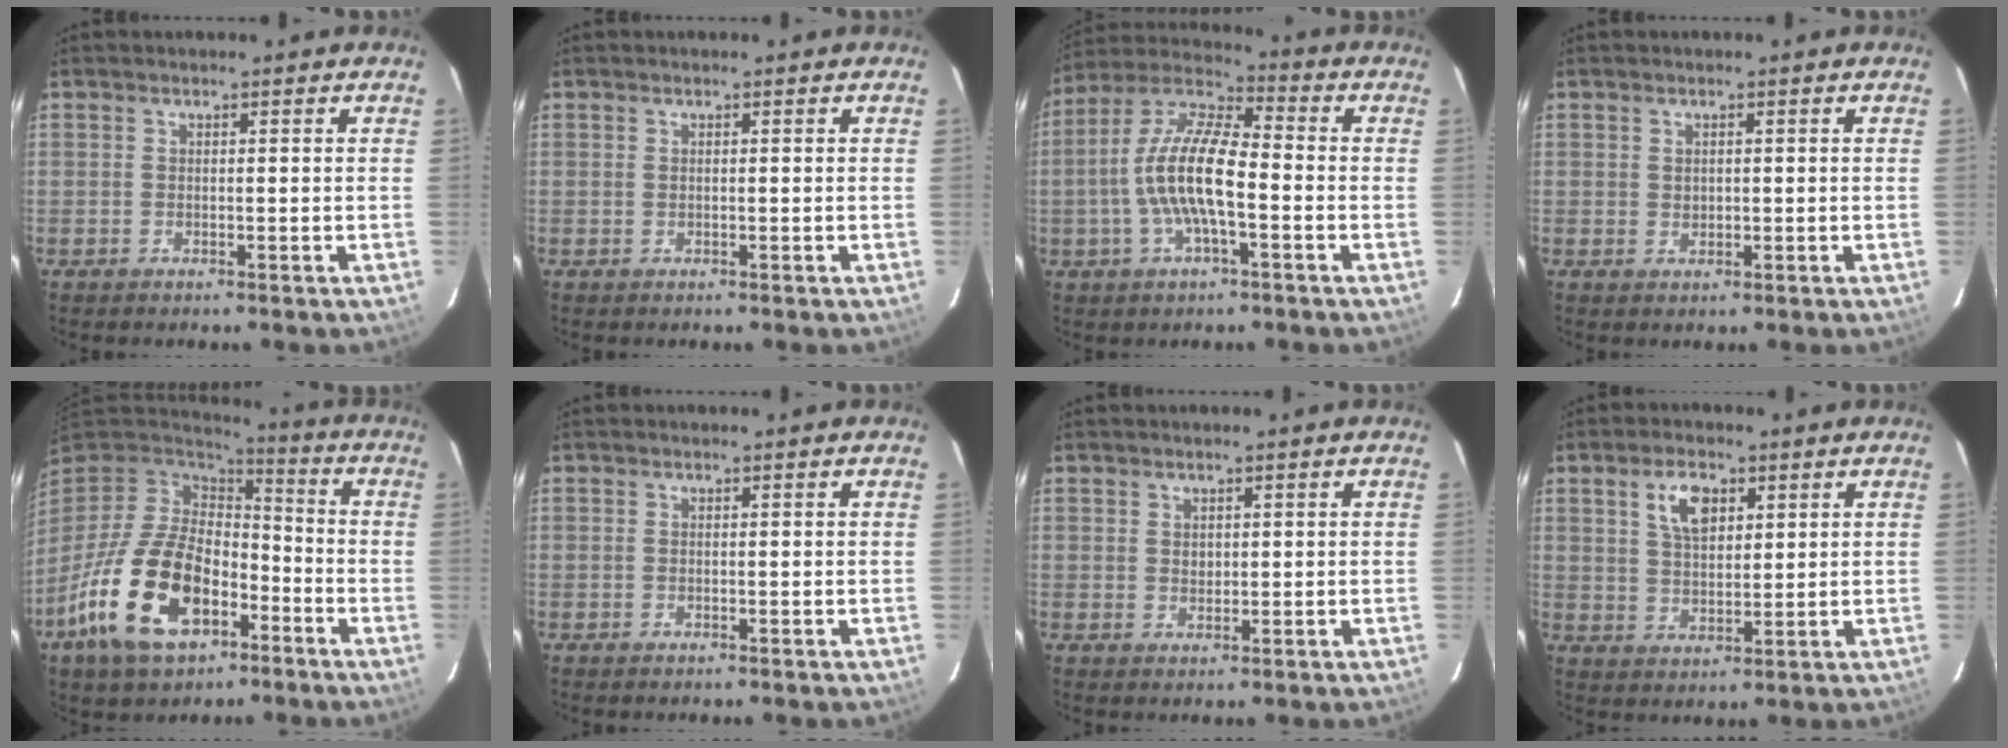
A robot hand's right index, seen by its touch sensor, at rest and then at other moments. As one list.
[{"total": 0.0}, {"total": 13.1, "force": [-2.7, 3.8, 12.2], "torque": [-0.244, 0.008, -0.056]}, {"total": 1.1, "force": [0.3, 0.9, 0.4], "torque": [-0.004, 0.003, 0.007]}, {"total": 20.5, "force": [-9.5, 11.6, 13.9], "torque": [-0.298, -0.021, -0.163]}, {"total": 0.0}, {"total": 1.3, "force": [0.5, 1.2, 0.4], "torque": [-0.004, 0.004, 0.008]}, {"total": 6.5, "force": [3.0, 3.4, 4.7], "torque": [-0.083, 0.011, 0.057]}]